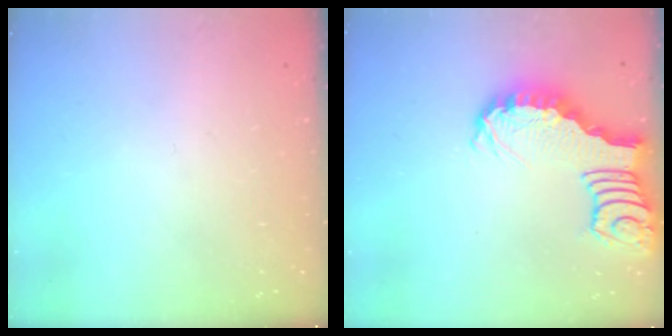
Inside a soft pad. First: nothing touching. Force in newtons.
{"total": 3.7, "press": 3.7, "slide": 0.6}